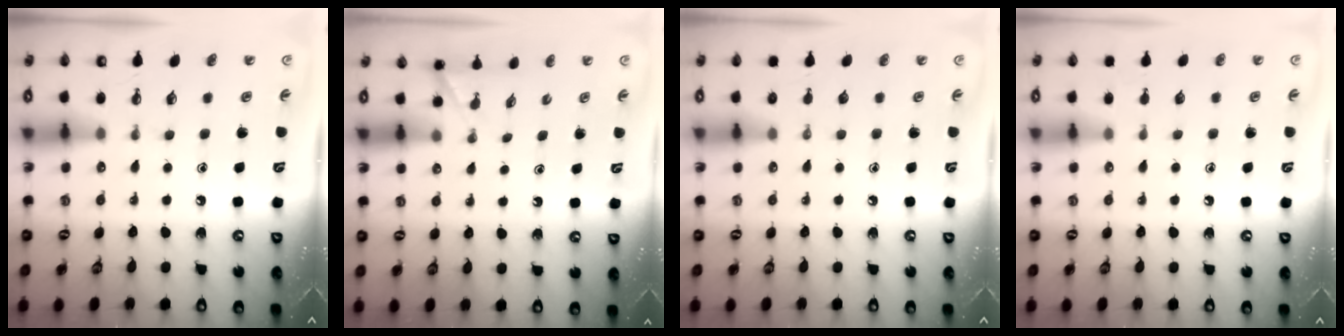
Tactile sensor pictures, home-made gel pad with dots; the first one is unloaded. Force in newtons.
{"total": 1.5, "press": 1.5, "slide": 0.1}
{"total": 0.0}
{"total": 2.5, "press": 2.5, "slide": 0.3}